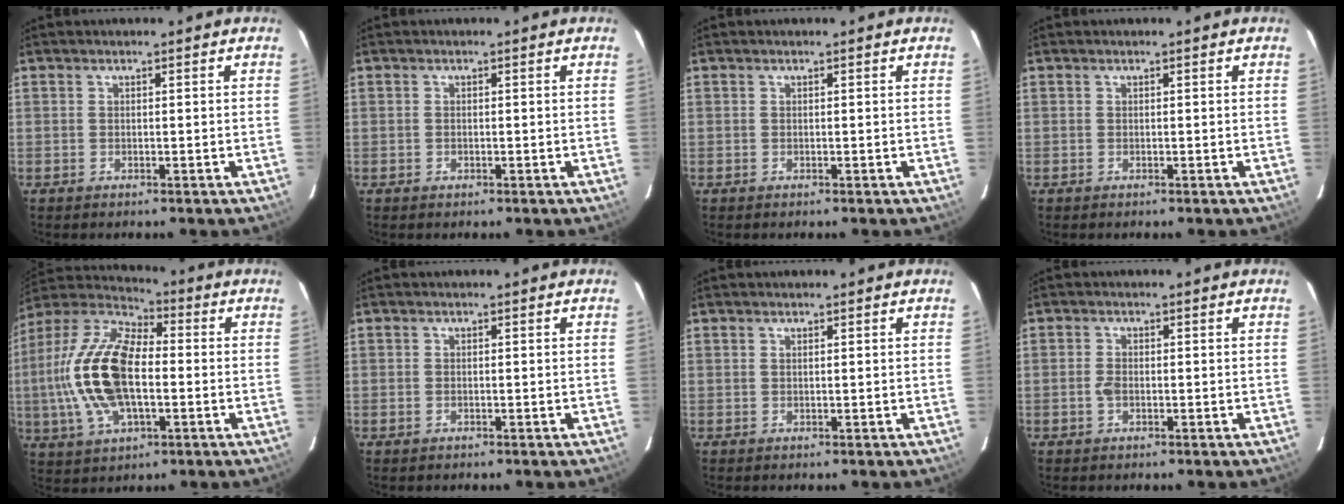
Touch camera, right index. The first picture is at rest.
{"total": 0.5, "force": [-0.1, 0.5, 0.2], "torque": [-0.002, 0.000, -0.002]}
{"total": 0.0}
{"total": 0.0}
{"total": 19.4, "force": [-1.5, 9.5, 16.8], "torque": [-0.357, 0.009, -0.032]}
{"total": 1.0, "force": [-0.5, 0.7, 0.3], "torque": [-0.007, -0.001, -0.008]}
{"total": 0.0}
{"total": 1.8, "force": [-0.5, 1.1, 1.3], "torque": [-0.029, 0.002, -0.010]}